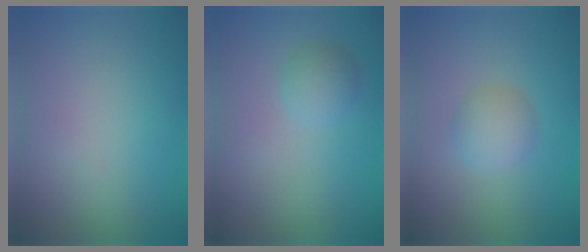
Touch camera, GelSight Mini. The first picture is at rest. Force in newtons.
{"total": 1.7, "press": 1.7, "slide": 0.2}
{"total": 2.5, "press": 2.5, "slide": 0.1}